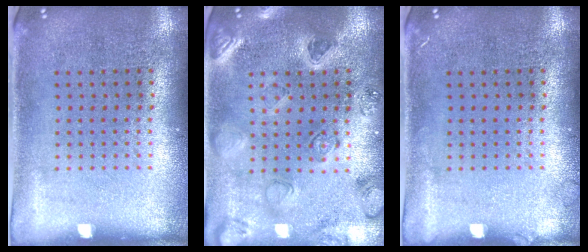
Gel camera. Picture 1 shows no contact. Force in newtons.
{"total": 1.4, "press": 1.4, "slide": 0.2}
{"total": 0.6, "press": 0.5, "slide": 0.1}